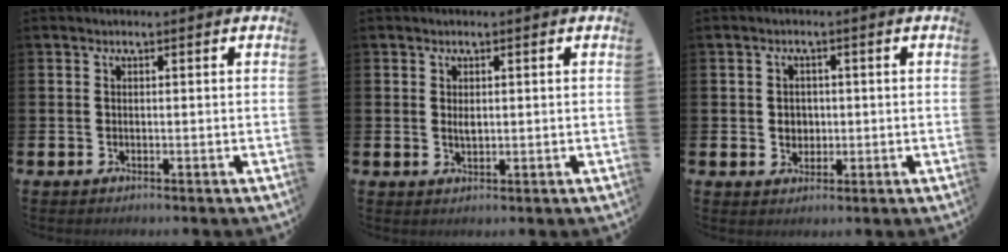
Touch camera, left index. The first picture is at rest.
{"total": 1.3, "force": [0.7, 0.6, 0.9], "torque": [-0.006, -0.002, 0.010]}
{"total": 2.3, "force": [0.4, 2.1, 0.9], "torque": [-0.003, 0.002, 0.000]}